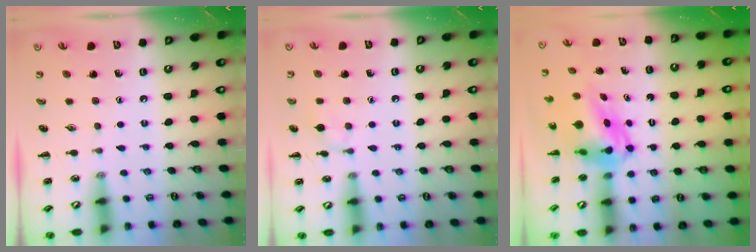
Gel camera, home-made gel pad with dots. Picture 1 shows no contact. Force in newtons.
{"total": 6.1, "press": 5.8, "slide": 2.0}
{"total": 6.0, "press": 5.8, "slide": 1.5}